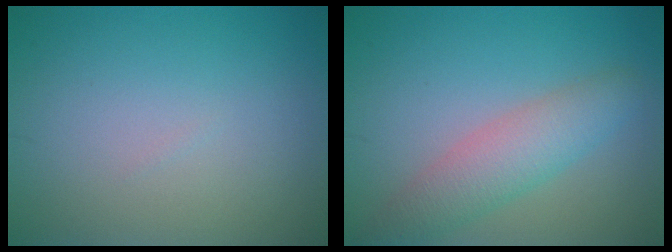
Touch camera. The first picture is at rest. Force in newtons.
{"total": 4.0, "press": 4.0, "slide": 0.1}